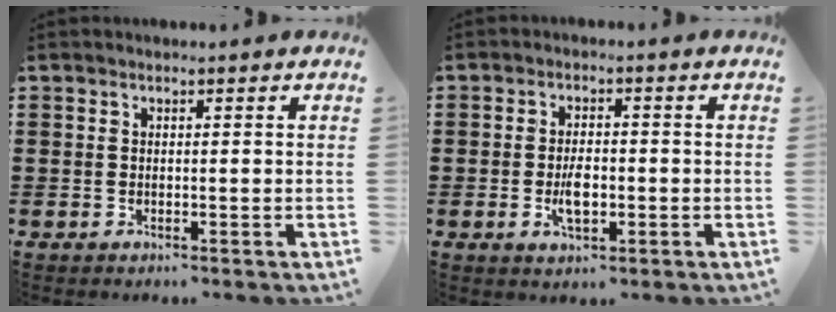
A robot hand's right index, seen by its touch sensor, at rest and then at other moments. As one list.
[{"total": 4.2, "force": [-0.9, 2.0, 3.6], "torque": [-0.071, 0.002, -0.016]}]